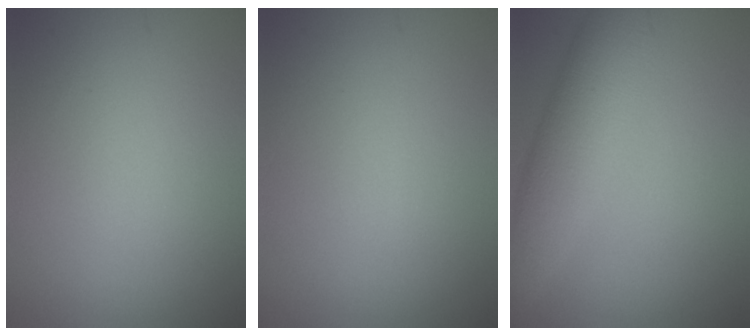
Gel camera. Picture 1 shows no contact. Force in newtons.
{"total": 0.0}
{"total": 5.4, "press": 5.4, "slide": 0.3}